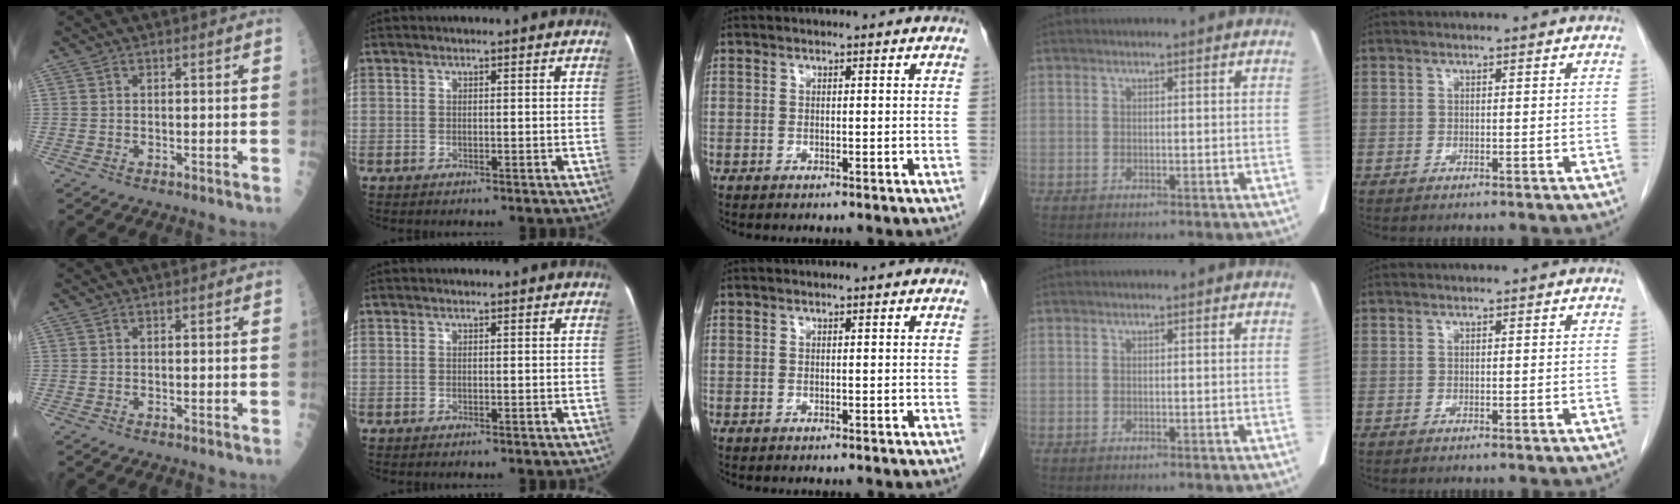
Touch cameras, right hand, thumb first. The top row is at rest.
{}